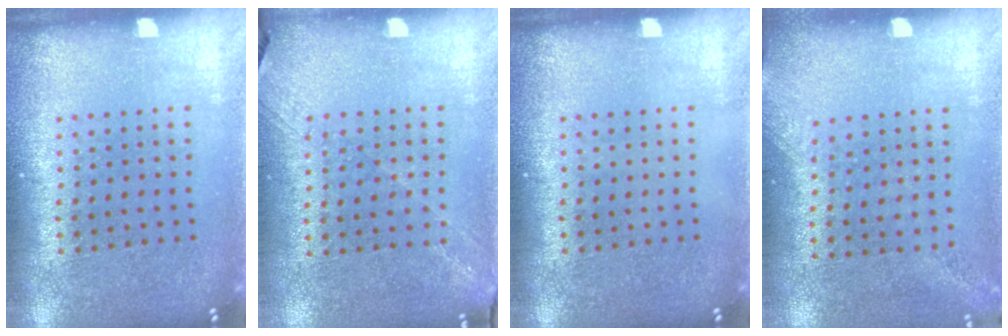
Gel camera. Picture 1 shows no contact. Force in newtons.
{"total": 1.3, "press": 1.1, "slide": 0.7}
{"total": 0.0}
{"total": 1.4, "press": 1.0, "slide": 1.0}